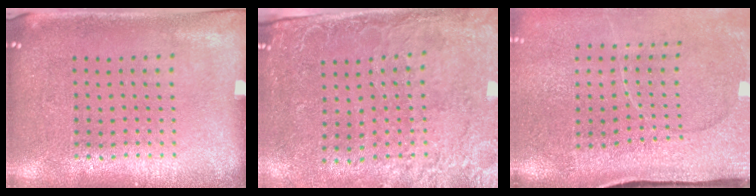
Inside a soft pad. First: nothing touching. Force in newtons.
{"total": 2.6, "press": 2.3, "slide": 1.3}
{"total": 4.1, "press": 3.4, "slide": 2.4}